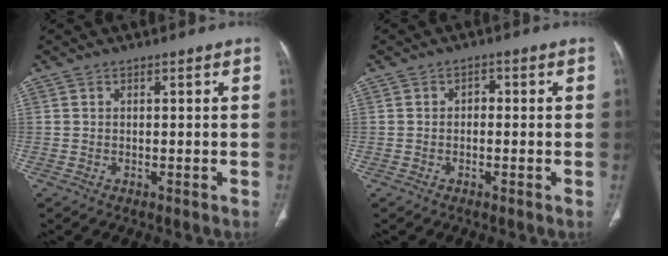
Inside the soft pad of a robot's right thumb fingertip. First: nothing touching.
{"total": 1.5, "force": [-0.4, 1.1, 0.9], "torque": [-0.005, 0.006, -0.011]}